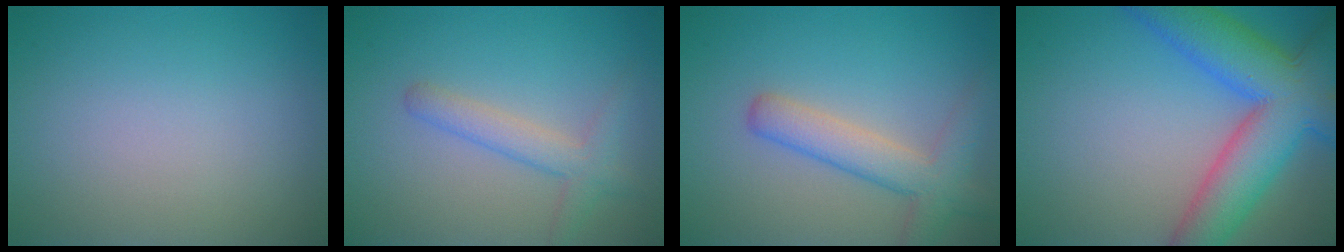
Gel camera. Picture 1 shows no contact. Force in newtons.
{"total": 2.8, "press": 2.8, "slide": 0.1}
{"total": 4.3, "press": 4.3, "slide": 0.2}
{"total": 10.4, "press": 10.4, "slide": 0.5}